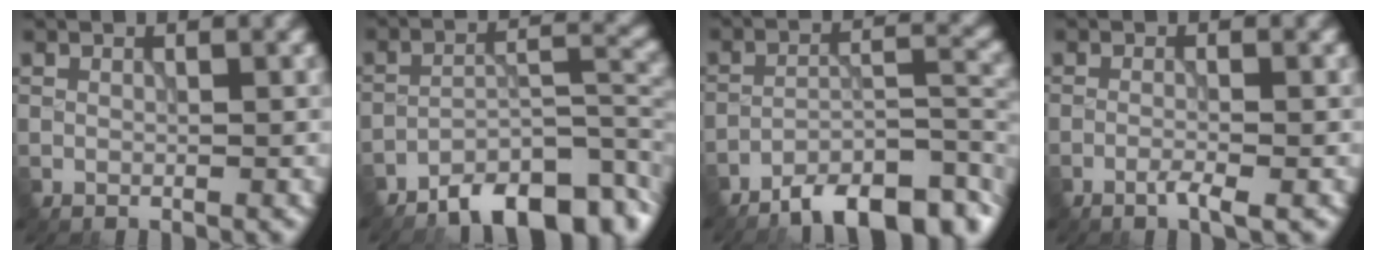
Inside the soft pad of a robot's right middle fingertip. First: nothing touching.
{"total": 8.4, "force": [-6.2, 2.8, 5.0], "torque": [-0.063, 0.006, -0.110]}
{"total": 9.2, "force": [-7.2, 2.4, 5.3], "torque": [-0.073, 0.007, -0.123]}
{"total": 1.7, "force": [-0.9, 0.2, 1.4], "torque": [-0.021, 0.002, -0.024]}